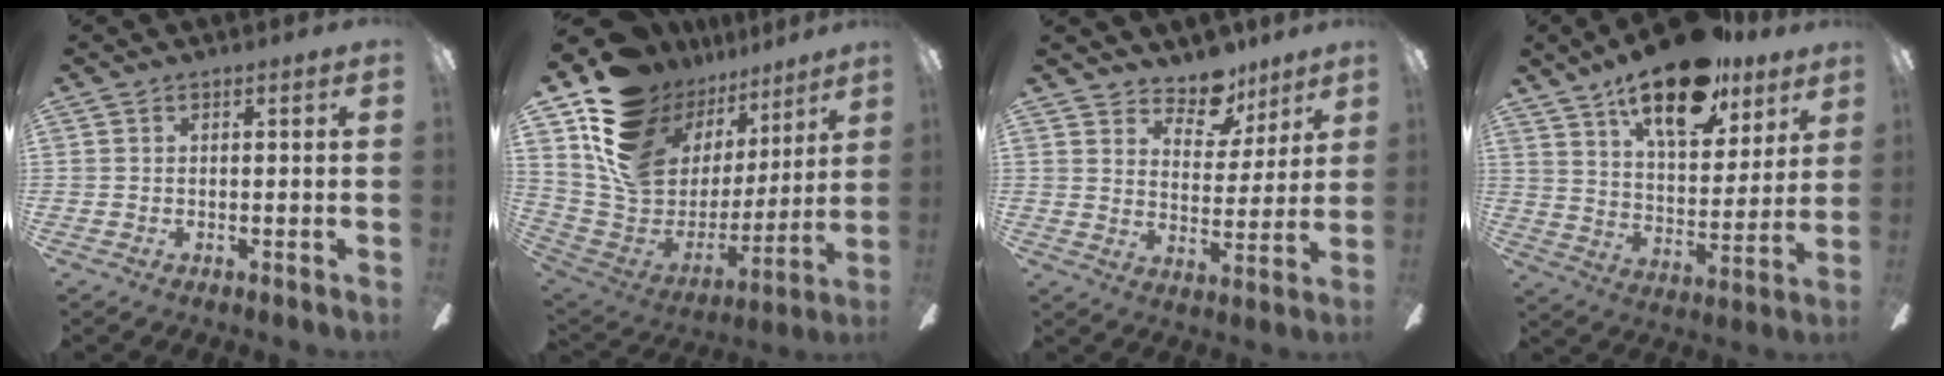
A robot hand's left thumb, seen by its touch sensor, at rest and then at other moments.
{"total": 17.2, "force": [9.5, 12.6, 6.9], "torque": [-0.142, -0.063, 0.193]}
{"total": 9.7, "force": [8.0, 4.8, 2.9], "torque": [-0.042, -0.053, 0.145]}
{"total": 19.8, "force": [14.2, 8.1, 11.2], "torque": [-0.175, -0.078, 0.239]}